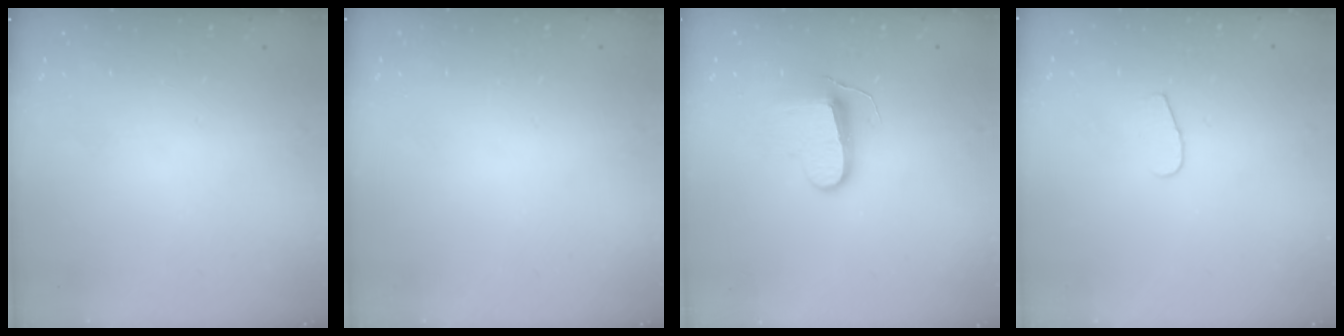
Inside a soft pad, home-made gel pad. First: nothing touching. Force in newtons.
{"total": 0.6, "press": 0.6, "slide": 0.2}
{"total": 9.6, "press": 9.6, "slide": 0.3}
{"total": 4.6, "press": 4.5, "slide": 0.4}